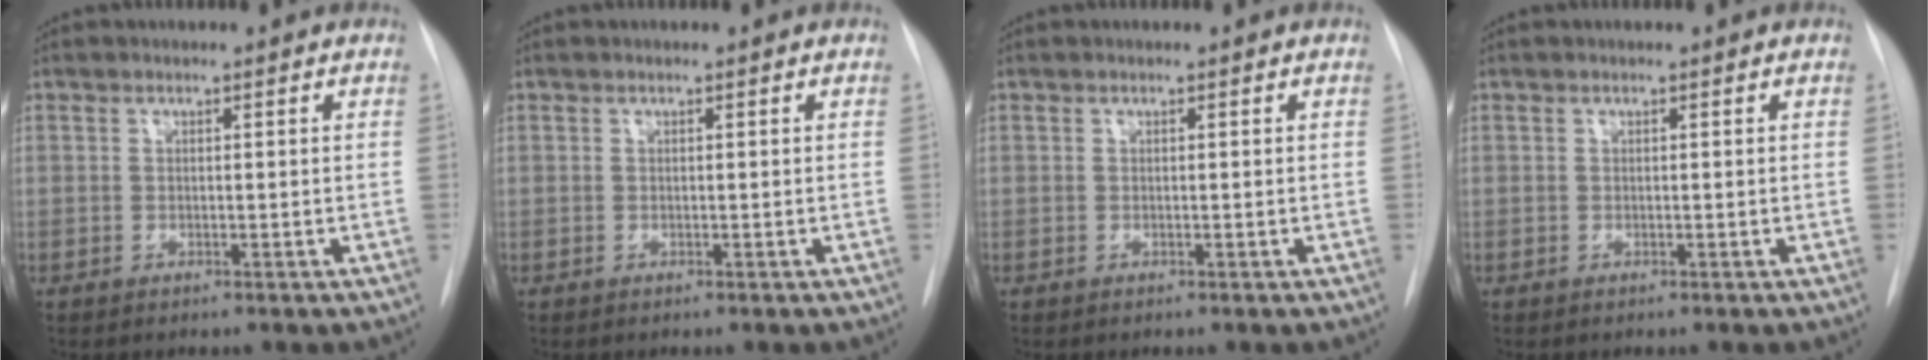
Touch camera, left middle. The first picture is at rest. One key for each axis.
{"total": 0.0}
{"total": 0.0}
{"total": 0.0}